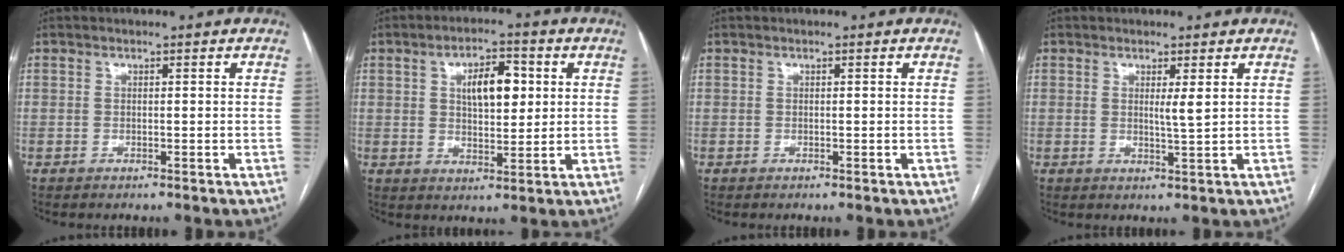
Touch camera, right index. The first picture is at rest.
{"total": 7.6, "force": [2.0, 3.3, 6.5], "torque": [-0.108, 0.012, 0.036]}
{"total": 0.0}
{"total": 2.0, "force": [0.8, -0.2, 1.8], "torque": [-0.034, -0.008, 0.014]}